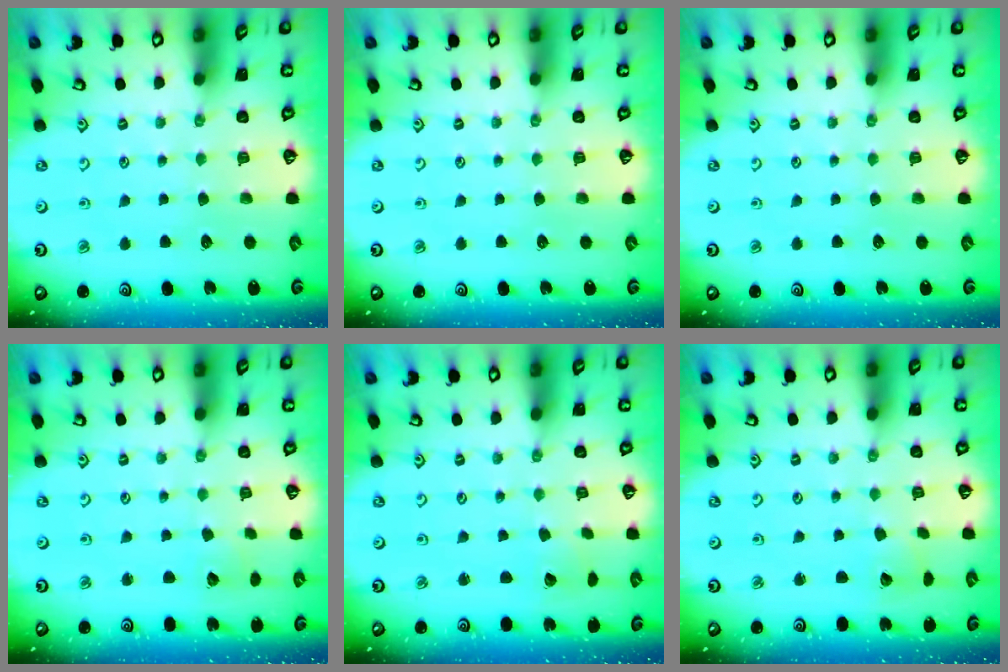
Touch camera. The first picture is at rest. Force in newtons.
{"total": 0.0}
{"total": 0.0}
{"total": 3.9, "press": 3.9, "slide": 0.5}
{"total": 2.1, "press": 2.1, "slide": 0.2}
{"total": 2.3, "press": 2.3, "slide": 0.3}